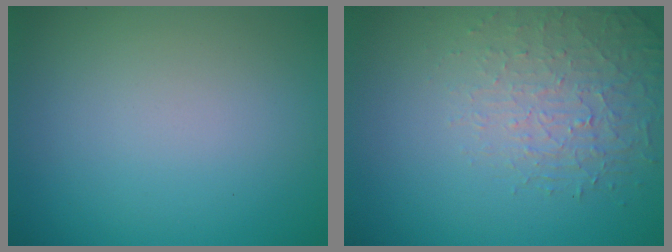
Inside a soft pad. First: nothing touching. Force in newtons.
{"total": 1.9, "press": 1.4, "slide": 1.3}